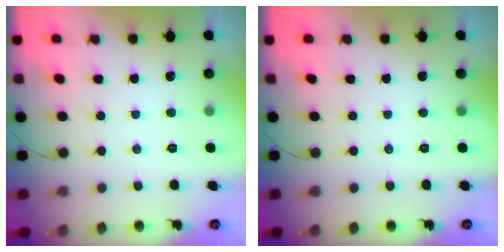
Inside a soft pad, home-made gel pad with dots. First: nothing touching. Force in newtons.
{"total": 0.0}